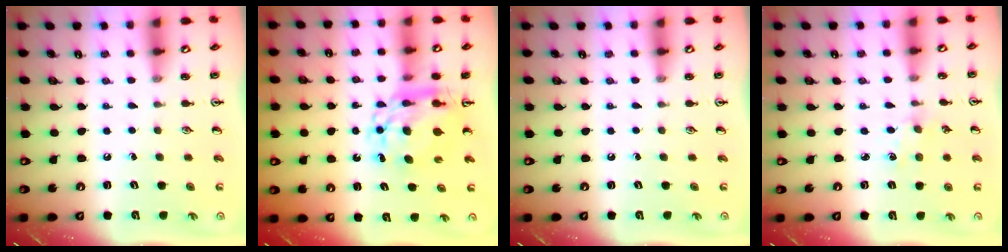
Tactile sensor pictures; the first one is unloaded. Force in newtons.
{"total": 10.8, "press": 10.8, "slide": 1.1}
{"total": 0.0}
{"total": 2.4, "press": 2.4, "slide": 0.3}